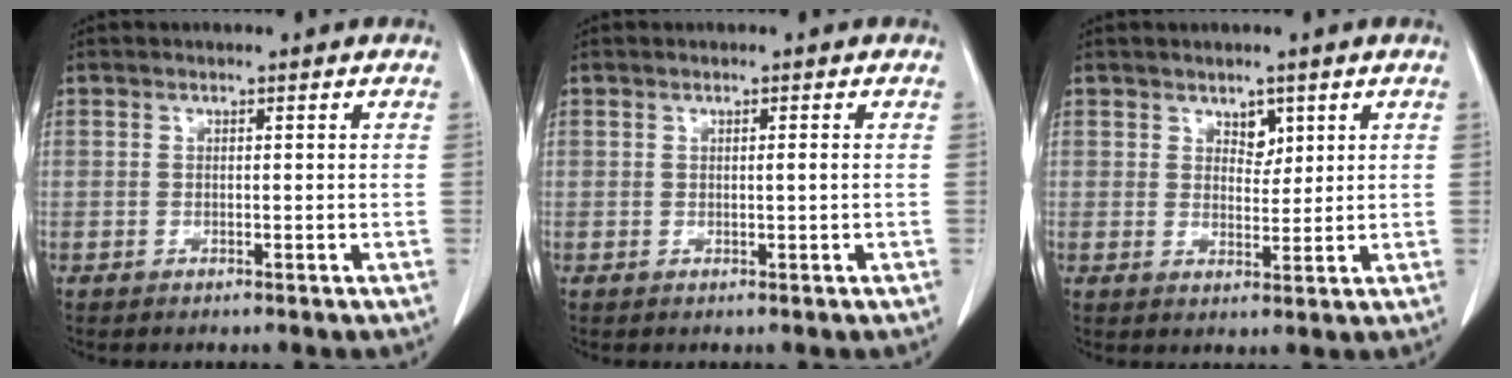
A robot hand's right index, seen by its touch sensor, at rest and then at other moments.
{"total": 0.6, "force": [0.0, -0.2, 0.6], "torque": [-0.008, -0.001, 0.000]}
{"total": 2.6, "force": [1.5, 1.6, 1.4], "torque": [-0.016, -0.003, 0.028]}